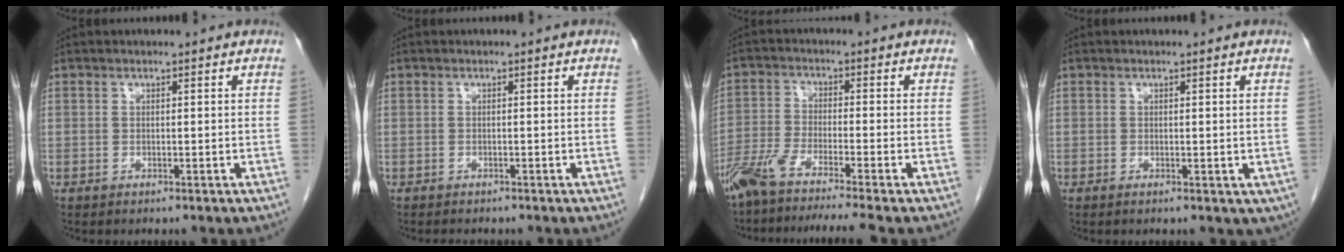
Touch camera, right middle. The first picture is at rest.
{"total": 1.6, "force": [-1.4, 0.4, 0.6], "torque": [-0.017, -0.007, -0.015]}
{"total": 9.0, "force": [-7.6, -1.2, 4.8], "torque": [-0.084, -0.023, -0.131]}
{"total": 1.9, "force": [-0.3, 1.0, 1.6], "torque": [-0.024, -0.006, -0.001]}